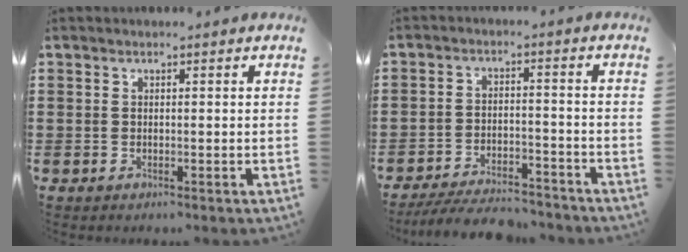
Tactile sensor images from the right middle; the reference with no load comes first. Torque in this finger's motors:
{"motor_torque": [0.26, 0.09, 0.14, 0.13]}